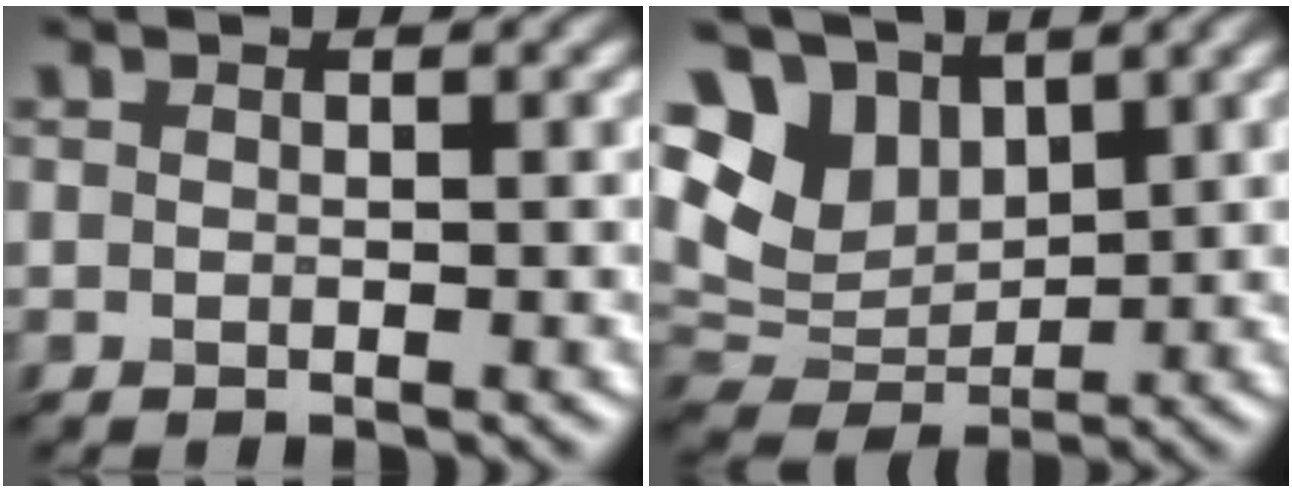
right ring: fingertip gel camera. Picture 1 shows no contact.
{"total": 5.7, "force": [3.9, 3.5, 2.1], "torque": [-0.063, 0.011, 0.084]}